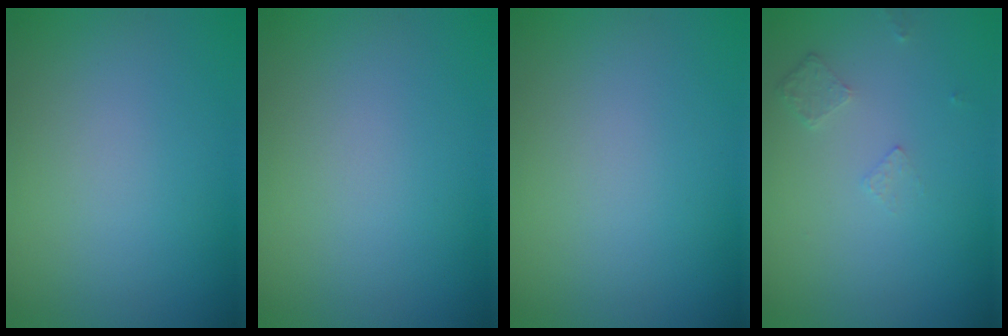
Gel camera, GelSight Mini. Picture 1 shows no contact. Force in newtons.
{"total": 0.0}
{"total": 0.0}
{"total": 0.8, "press": 0.6, "slide": 0.5}